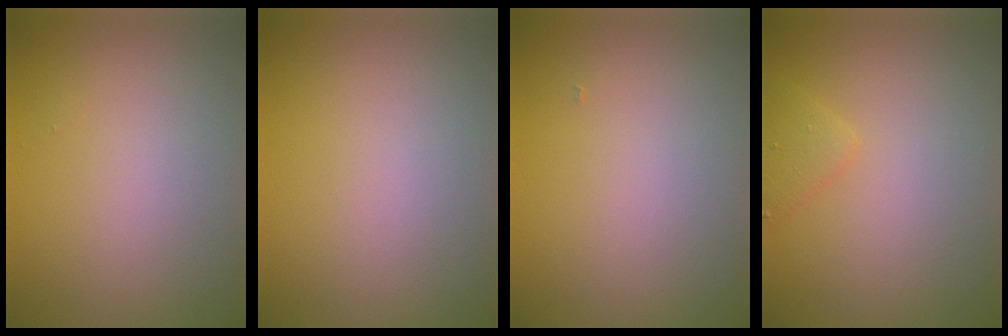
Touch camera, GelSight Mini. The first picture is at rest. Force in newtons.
{"total": 0.0}
{"total": 0.0}
{"total": 1.5, "press": 1.5, "slide": 0.0}